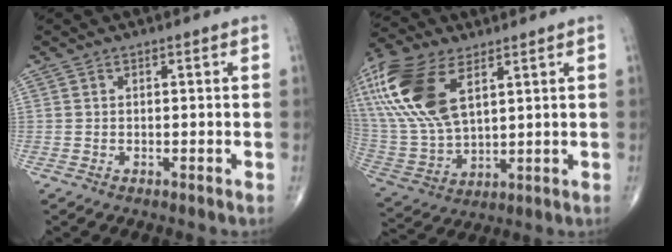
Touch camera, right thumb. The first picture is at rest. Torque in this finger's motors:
{"motor_torque": [-0.80, 2.63, 1.92, 0.85, 0.63]}